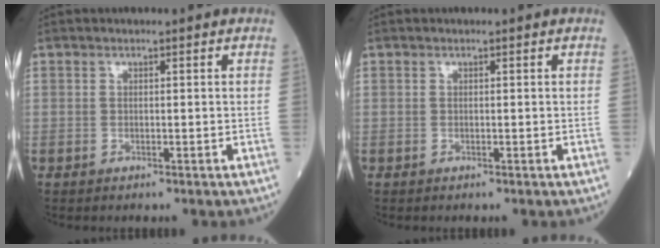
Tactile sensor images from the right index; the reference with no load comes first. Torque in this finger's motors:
{"motor_torque": [0.00, 0.00, -0.02, -0.01]}